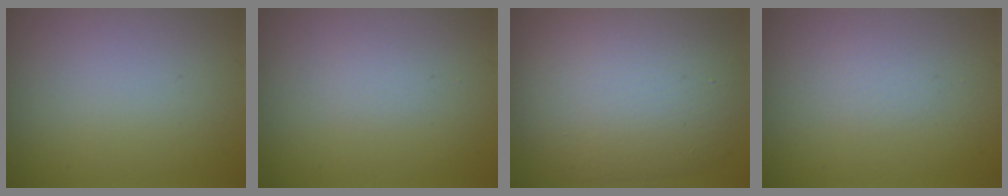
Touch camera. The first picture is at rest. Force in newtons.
{"total": 0.7, "press": 0.7, "slide": 0.1}
{"total": 11.1, "press": 11.1, "slide": 0.6}
{"total": 1.0, "press": 0.9, "slide": 0.1}